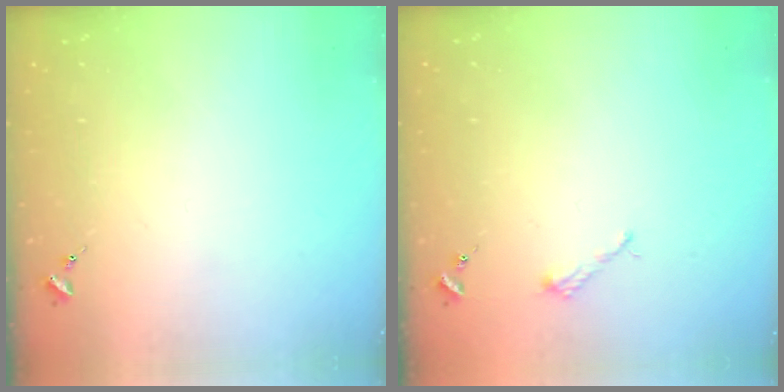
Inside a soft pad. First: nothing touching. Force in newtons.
{"total": 2.2, "press": 2.2, "slide": 0.3}